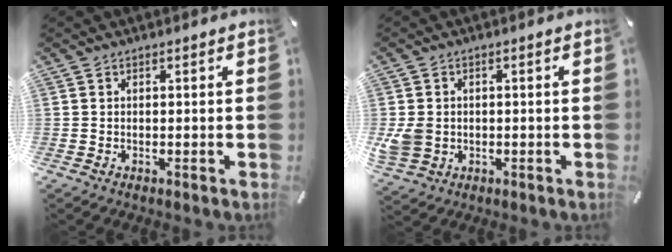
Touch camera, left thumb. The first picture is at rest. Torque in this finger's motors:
{"motor_torque": [1.33, 2.28, 1.02, 0.40, 0.24]}